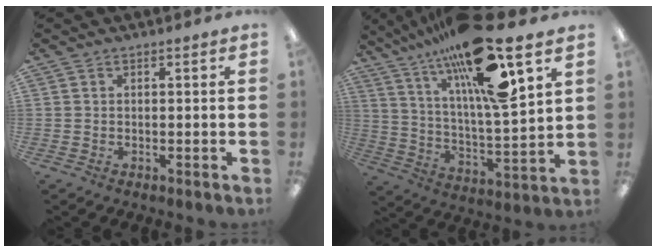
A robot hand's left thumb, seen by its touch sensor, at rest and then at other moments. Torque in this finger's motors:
{"motor_torque": [3.00, 2.00, 2.38, -0.40, 0.73]}